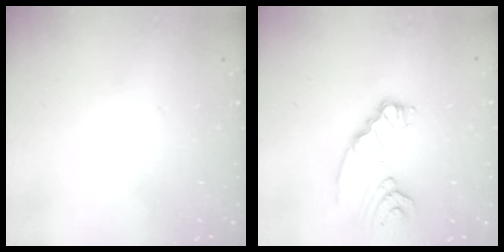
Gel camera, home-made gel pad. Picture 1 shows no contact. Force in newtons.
{"total": 8.7, "press": 8.6, "slide": 0.9}